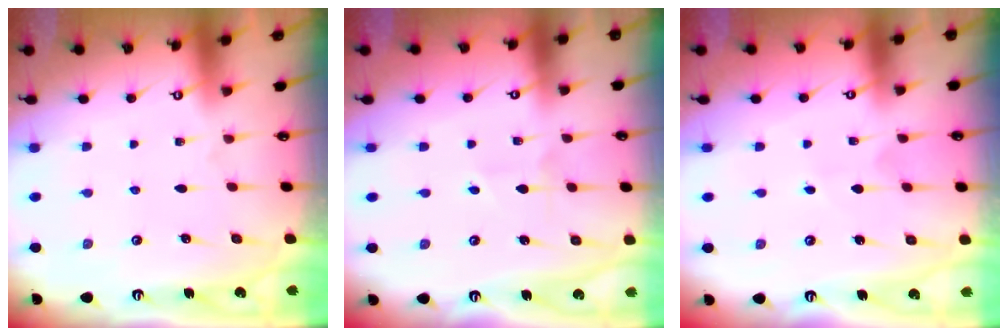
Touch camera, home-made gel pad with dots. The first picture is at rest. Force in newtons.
{"total": 2.1, "press": 2.1, "slide": 0.2}
{"total": 2.2, "press": 2.2, "slide": 0.2}